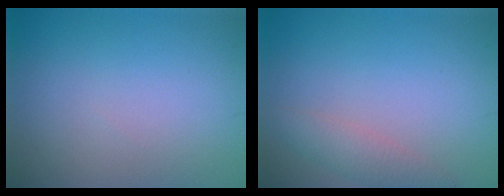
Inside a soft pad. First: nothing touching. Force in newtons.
{"total": 2.4, "press": 2.4, "slide": 0.2}